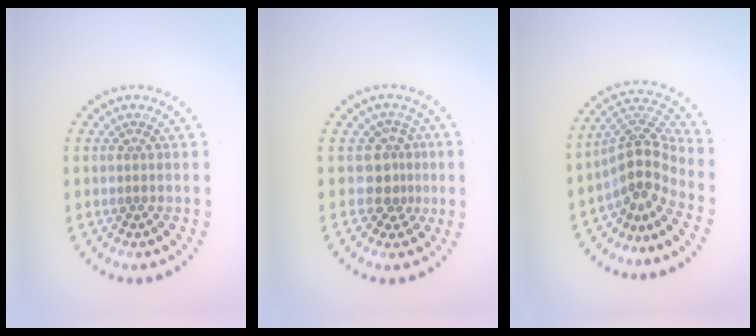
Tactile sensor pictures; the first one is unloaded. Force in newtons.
{"total": 2.6, "press": 1.9, "slide": 1.7}
{"total": 3.9, "press": 2.6, "slide": 2.9}